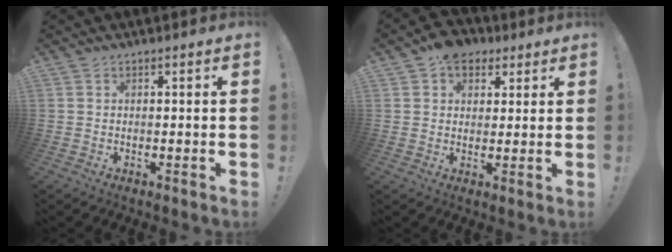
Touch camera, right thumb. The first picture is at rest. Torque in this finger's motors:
{"motor_torque": [0.00, 0.04, 0.19, 0.18, 0.00]}